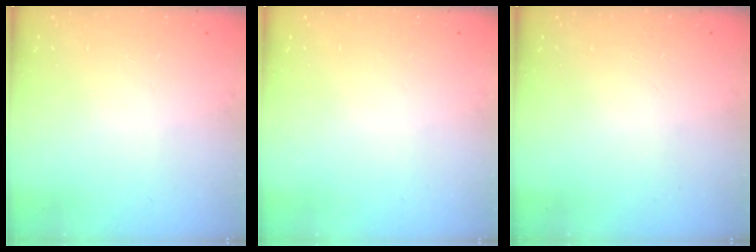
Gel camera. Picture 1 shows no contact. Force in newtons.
{"total": 0.0}
{"total": 0.0}